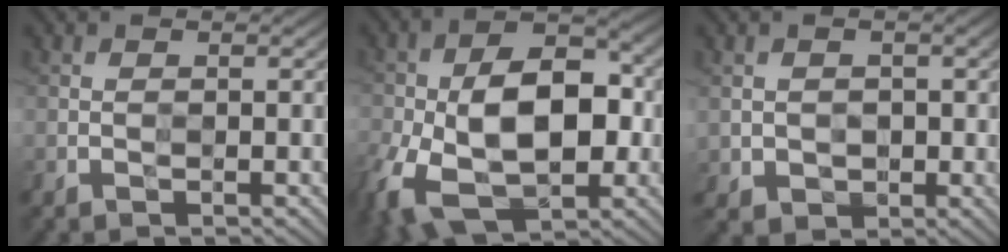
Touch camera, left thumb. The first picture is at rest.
{"total": 15.3, "force": [-4.3, 9.1, 11.5], "torque": [-0.221, -0.030, -0.071]}
{"total": 2.7, "force": [0.1, 2.6, 0.7], "torque": [-0.026, -0.011, 0.000]}